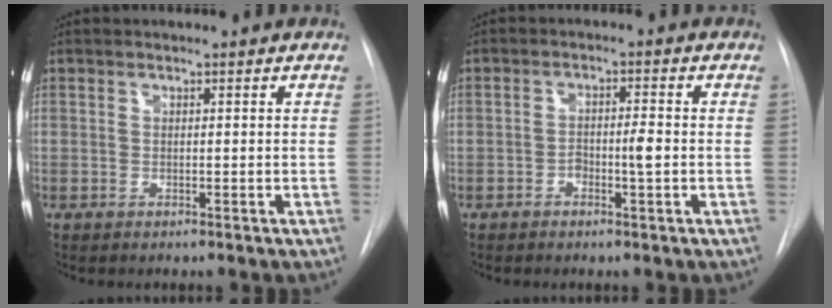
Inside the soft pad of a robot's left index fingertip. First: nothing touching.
{"total": 2.8, "force": [-1.3, 0.5, 2.5], "torque": [-0.041, -0.001, -0.022]}